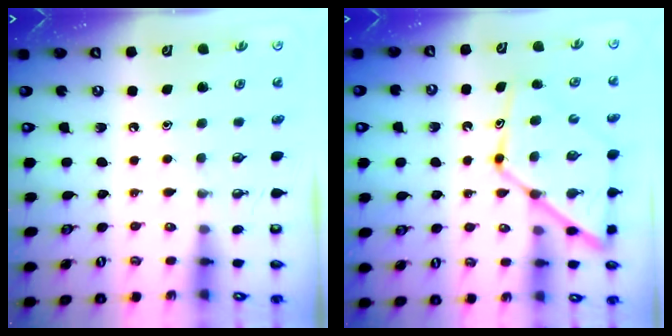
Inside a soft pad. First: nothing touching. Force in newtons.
{"total": 14.1, "press": 14.1, "slide": 1.3}